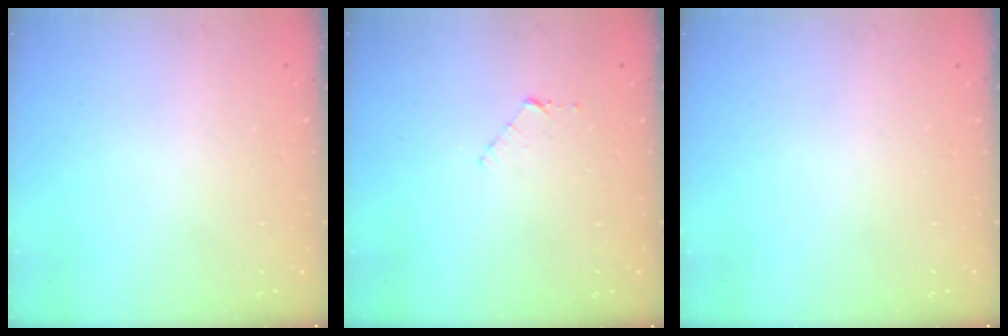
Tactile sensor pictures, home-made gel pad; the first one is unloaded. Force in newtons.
{"total": 4.4, "press": 4.4, "slide": 0.4}
{"total": 0.0}